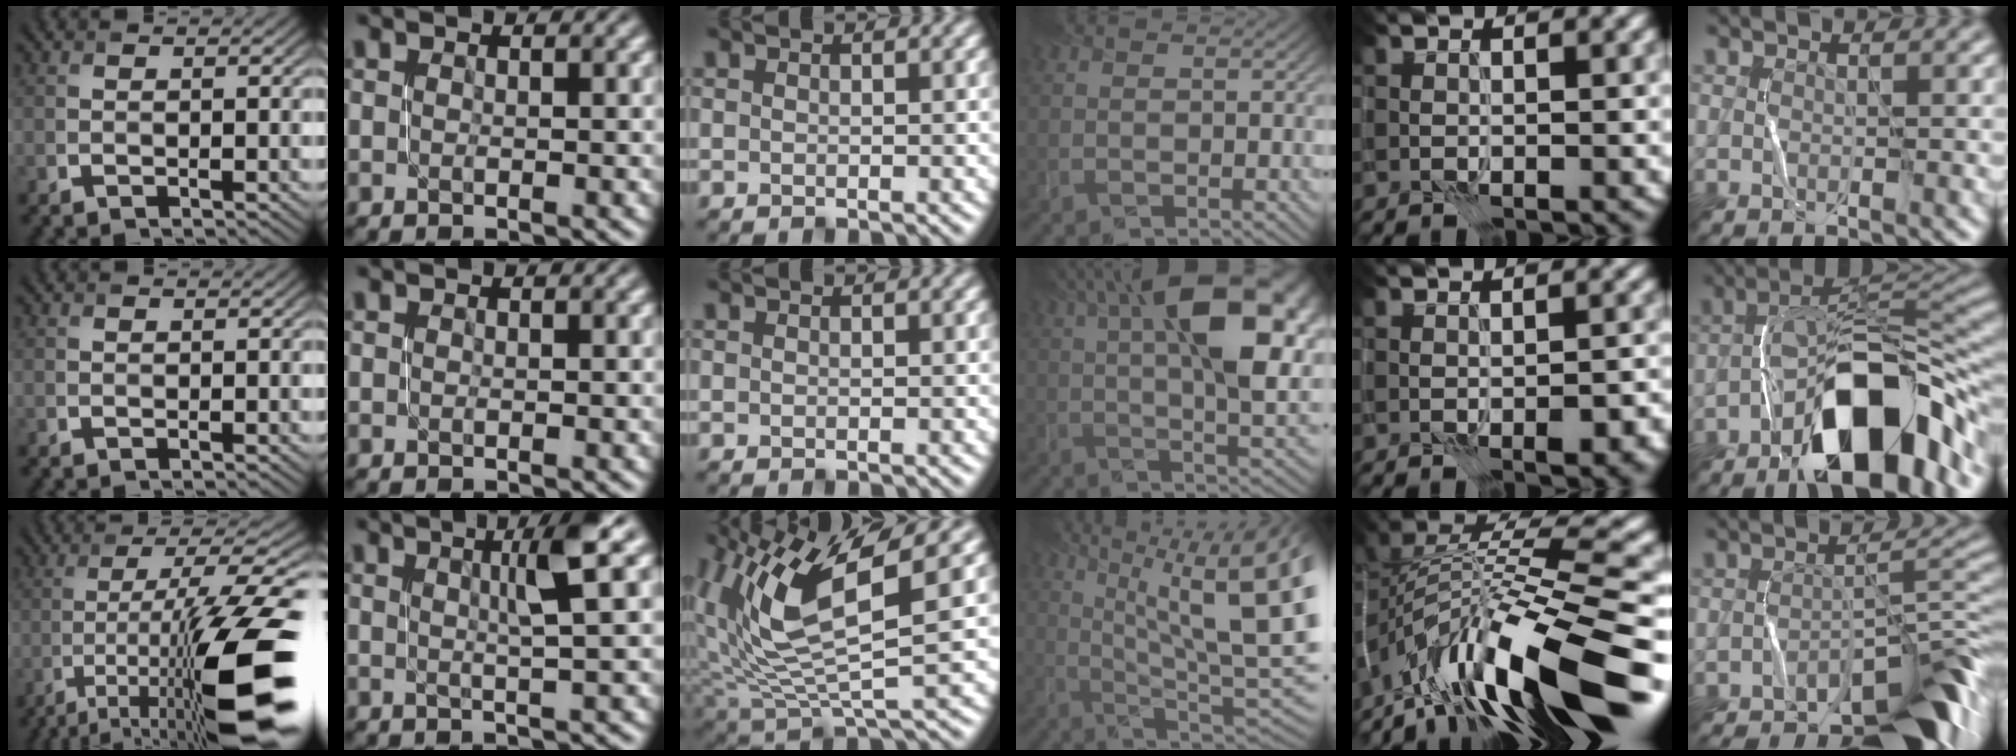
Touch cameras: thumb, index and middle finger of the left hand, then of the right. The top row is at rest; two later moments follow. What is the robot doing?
{"motion": "open", "object": "stapler"}